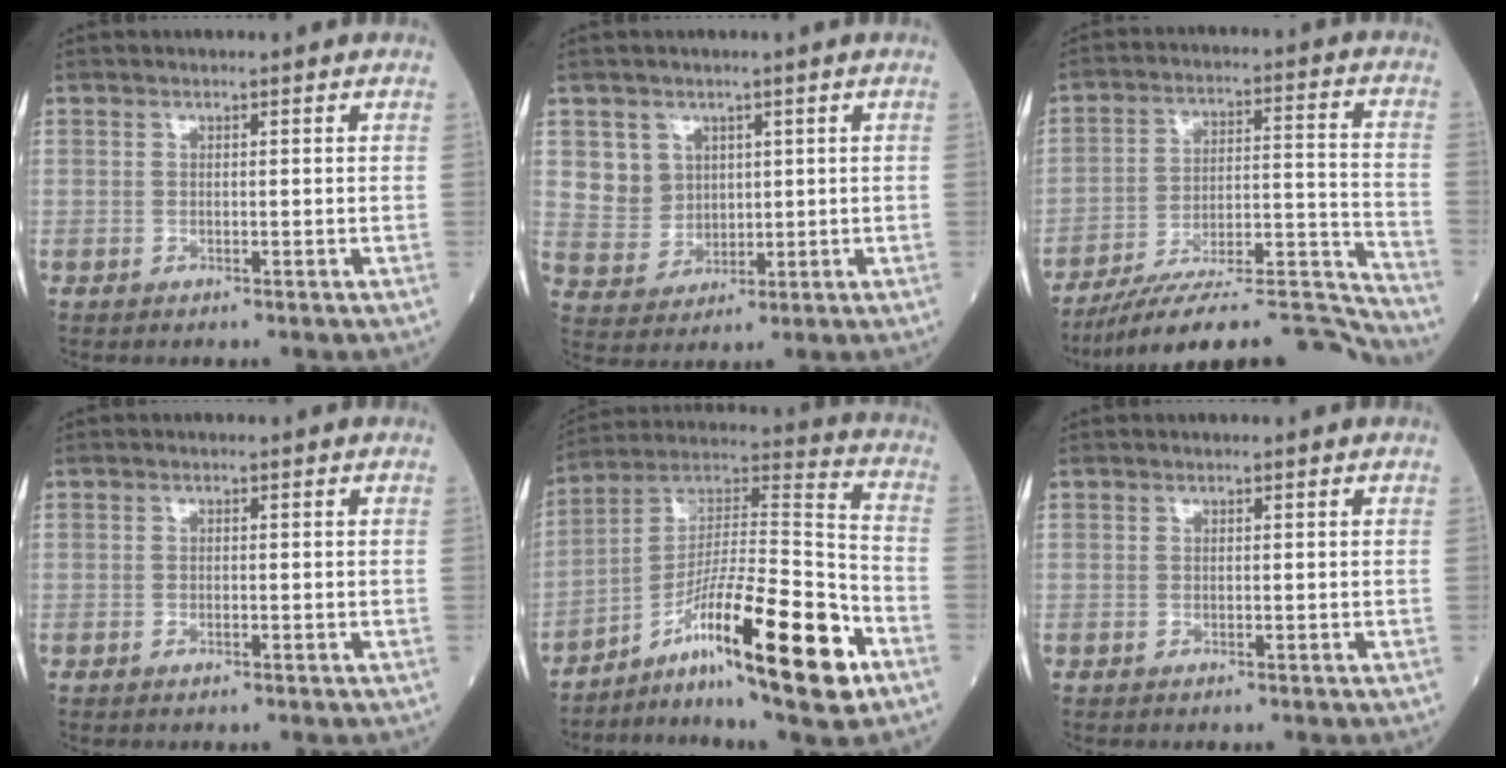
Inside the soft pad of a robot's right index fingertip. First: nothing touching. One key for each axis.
{"total": 5.4, "fx": 1.9, "fy": 4.9, "fz": 0.8, "tx": -0.022, "ty": 0.013, "tz": 0.046}
{"total": 20.2, "fx": -19.4, "fy": -0.2, "fz": 5.6, "tx": -0.061, "ty": 0.034, "tz": -0.293}
{"total": 0.7, "fx": -0.5, "fy": 0.2, "fz": 0.4, "tx": -0.007, "ty": 0.001, "tz": -0.008}
{"total": 20.5, "fx": -10.0, "fy": 2.2, "fz": 17.8, "tx": -0.311, "ty": 0.000, "tz": -0.165}
{"total": 0.0}